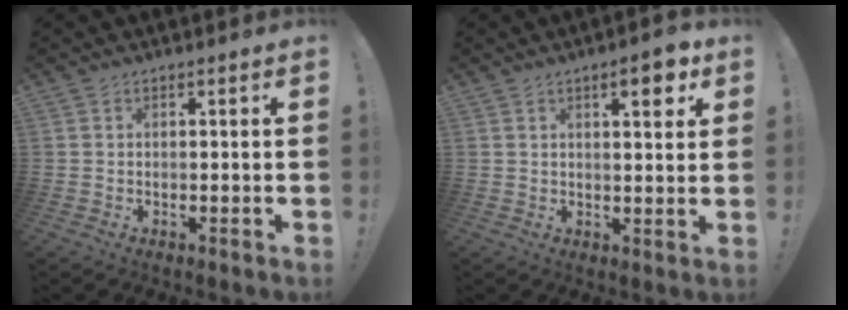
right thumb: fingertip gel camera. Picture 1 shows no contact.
{"total": 6.3, "force": [3.2, 1.7, 5.1], "torque": [-0.055, -0.014, 0.044]}